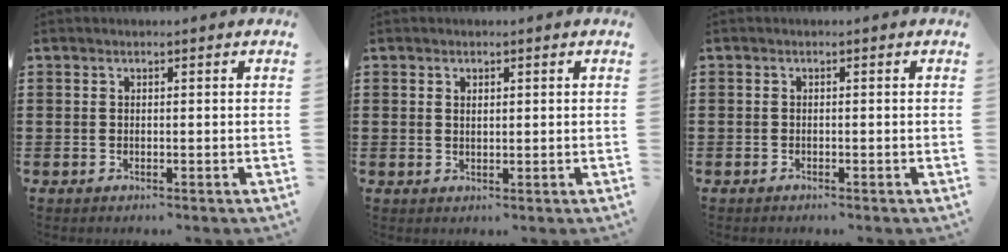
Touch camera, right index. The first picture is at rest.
{"total": 0.7, "force": [0.2, 0.4, 0.5], "torque": [-0.010, 0.003, 0.004]}
{"total": 0.6, "force": [-0.6, 0.1, 0.0], "torque": [0.000, -0.001, -0.012]}